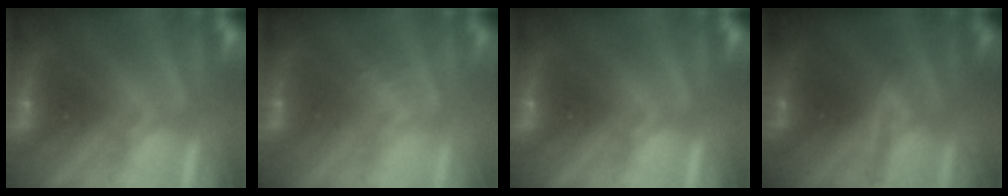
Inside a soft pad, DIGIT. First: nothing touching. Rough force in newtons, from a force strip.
{"total": 1.2}
{"total": 0.0}
{"total": 1.5}